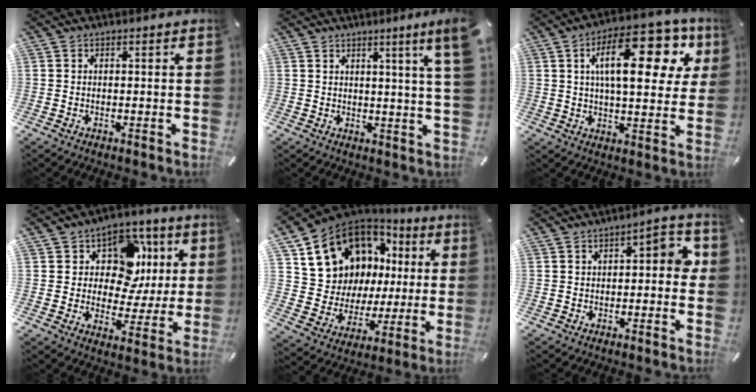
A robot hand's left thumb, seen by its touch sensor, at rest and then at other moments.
{"total": 7.5, "force": [4.2, -0.6, 6.2], "torque": [-0.094, -0.023, 0.062]}
{"total": 21.3, "force": [7.8, 9.2, 17.5], "torque": [-0.275, -0.015, 0.122]}
{"total": 12.9, "force": [4.5, 9.8, 7.0], "torque": [-0.096, -0.025, 0.084]}
{"total": 14.7, "force": [7.8, 11.5, 4.5], "torque": [-0.099, -0.062, 0.165]}
{"total": 5.8, "force": [0.1, 2.9, 5.1], "torque": [-0.063, 0.005, -0.008]}